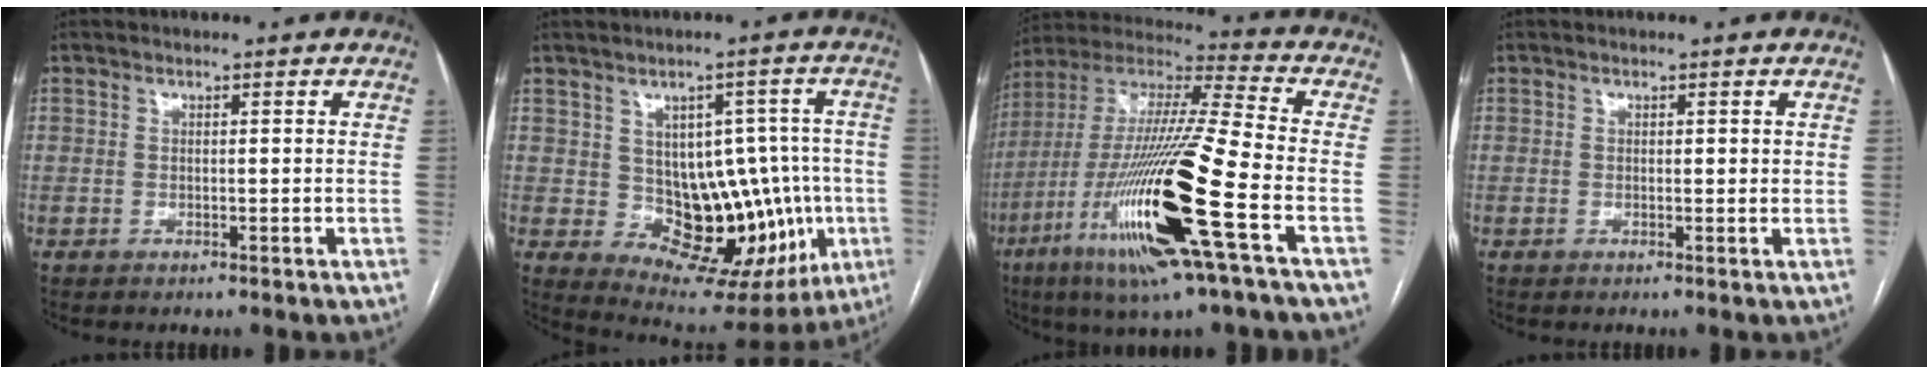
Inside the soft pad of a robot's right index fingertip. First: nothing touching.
{"total": 14.8, "force": [-1.3, 9.6, 11.1], "torque": [-0.122, 0.041, 0.015]}
{"total": 23.9, "force": [-8.5, 1.0, 22.3], "torque": [-0.451, -0.033, -0.161]}
{"total": 0.7, "force": [0.3, 0.3, 0.6], "torque": [-0.005, 0.000, 0.002]}